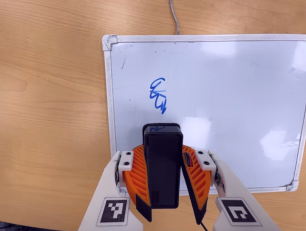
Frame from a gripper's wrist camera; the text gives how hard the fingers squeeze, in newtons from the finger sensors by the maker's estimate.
{"total": 10.6, "left": 9.7, "right": 11.6}